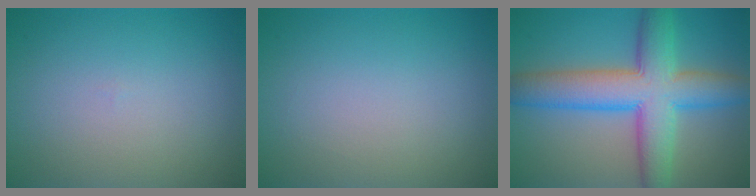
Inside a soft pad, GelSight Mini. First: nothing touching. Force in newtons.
{"total": 0.0}
{"total": 9.3, "press": 9.3, "slide": 0.2}